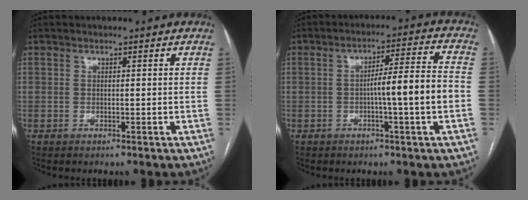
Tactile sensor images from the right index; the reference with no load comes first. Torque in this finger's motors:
{"motor_torque": [1.35, -0.23, 0.54, 0.12]}